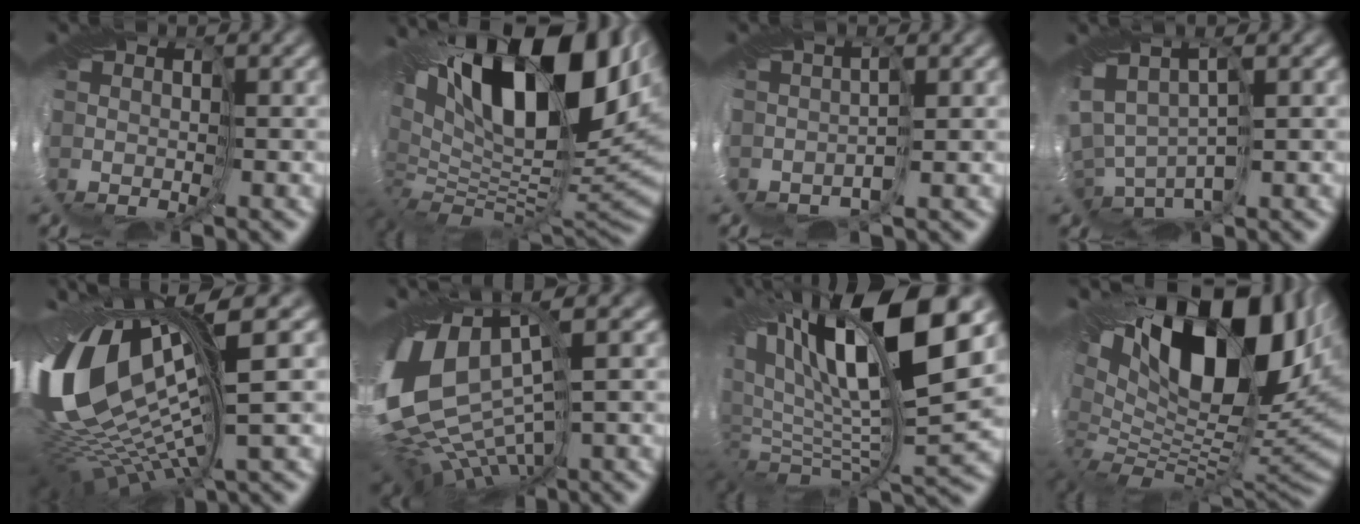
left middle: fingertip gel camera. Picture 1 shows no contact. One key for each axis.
{"total": 16.3, "fx": 5.0, "fy": 8.7, "fz": 12.8, "tx": -0.246, "ty": 0.007, "tz": 0.103}
{"total": 1.2, "fx": -1.2, "fy": 0.3, "fz": -0.1, "tx": -0.013, "ty": -0.005, "tz": -0.015}
{"total": 2.8, "fx": 0.2, "fy": 1.5, "fz": 2.4, "tx": -0.068, "ty": 0.011, "tz": 0.025}
{"total": 14.4, "fx": 2.0, "fy": 4.9, "fz": 13.3, "tx": -0.296, "ty": -0.005, "tz": 0.054}
{"total": 14.7, "fx": 0.2, "fy": 8.0, "fz": 12.3, "tx": -0.229, "ty": -0.004, "tz": 0.036}
{"total": 12.8, "fx": 5.7, "fy": 3.2, "fz": 11.0, "tx": -0.206, "ty": 0.025, "tz": 0.105}
{"total": 15.0, "fx": 5.7, "fy": 7.6, "fz": 11.7, "tx": -0.221, "ty": 0.019, "tz": 0.102}